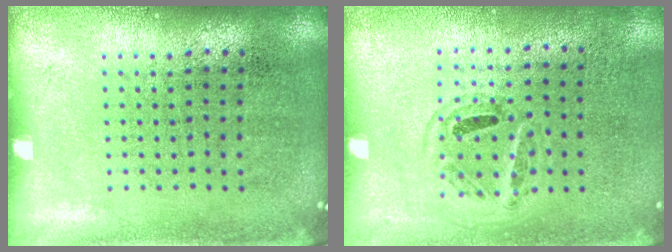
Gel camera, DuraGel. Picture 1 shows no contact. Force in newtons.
{"total": 0.9, "press": 0.8, "slide": 0.4}